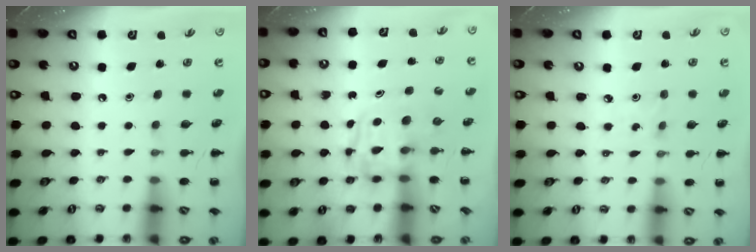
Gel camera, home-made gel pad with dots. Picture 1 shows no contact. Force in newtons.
{"total": 3.4, "press": 3.4, "slide": 0.2}
{"total": 1.2, "press": 1.1, "slide": 0.4}